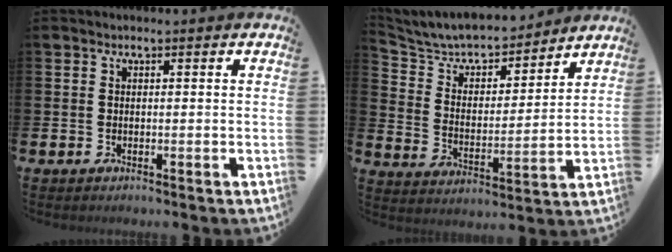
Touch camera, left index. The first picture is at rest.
{"total": 7.2, "force": [6.7, 2.2, 1.7], "torque": [-0.068, -0.051, 0.114]}